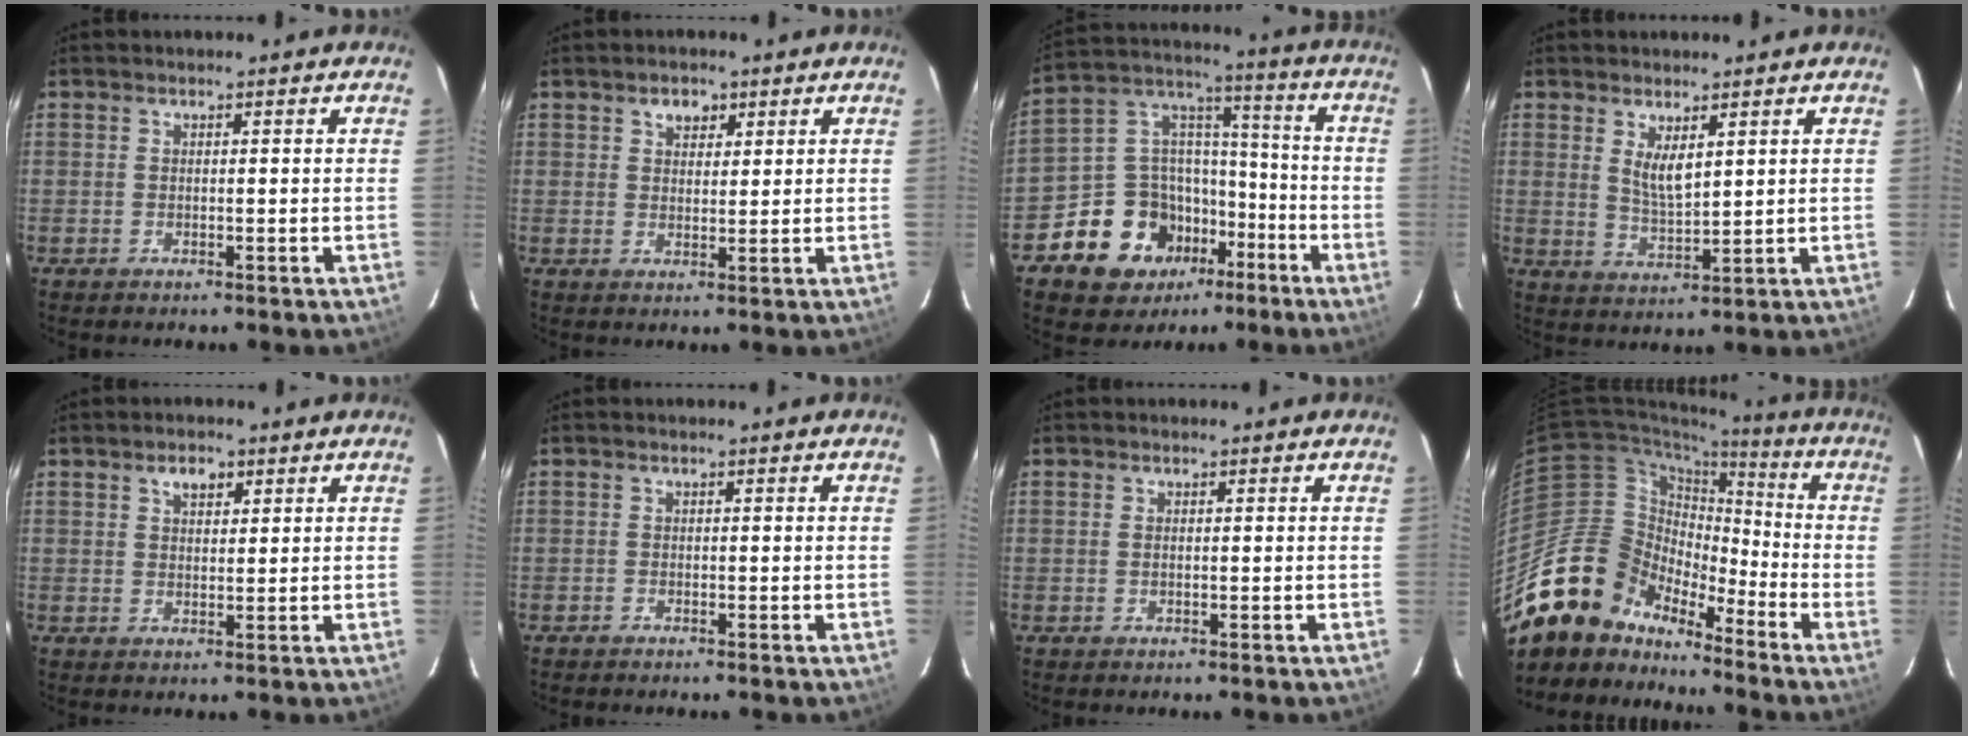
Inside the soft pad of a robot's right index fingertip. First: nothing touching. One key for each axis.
{"total": 3.4, "fx": 1.8, "fy": 2.3, "fz": 1.5, "tx": -0.015, "ty": 0.009, "tz": 0.032}
{"total": 16.5, "fx": -9.0, "fy": 12.8, "fz": 5.3, "tx": -0.125, "ty": 0.065, "tz": -0.131}
{"total": 5.0, "fx": 2.2, "fy": 2.0, "fz": 4.1, "tx": -0.072, "ty": -0.008, "tz": 0.045}
{"total": 3.3, "fx": 1.8, "fy": 1.9, "fz": 2.0, "tx": -0.029, "ty": 0.010, "tz": 0.032}
{"total": 0.7, "fx": -0.6, "fy": 0.4, "fz": 0.0, "tx": -0.001, "ty": 0.004, "tz": -0.011}
{"total": 0.7, "fx": 0.0, "fy": 0.5, "fz": 0.5, "tx": -0.010, "ty": 0.001, "tz": -0.001}
{"total": 16.5, "fx": -13.3, "fy": 9.2, "fz": 3.5, "tx": -0.071, "ty": 0.038, "tz": -0.237}